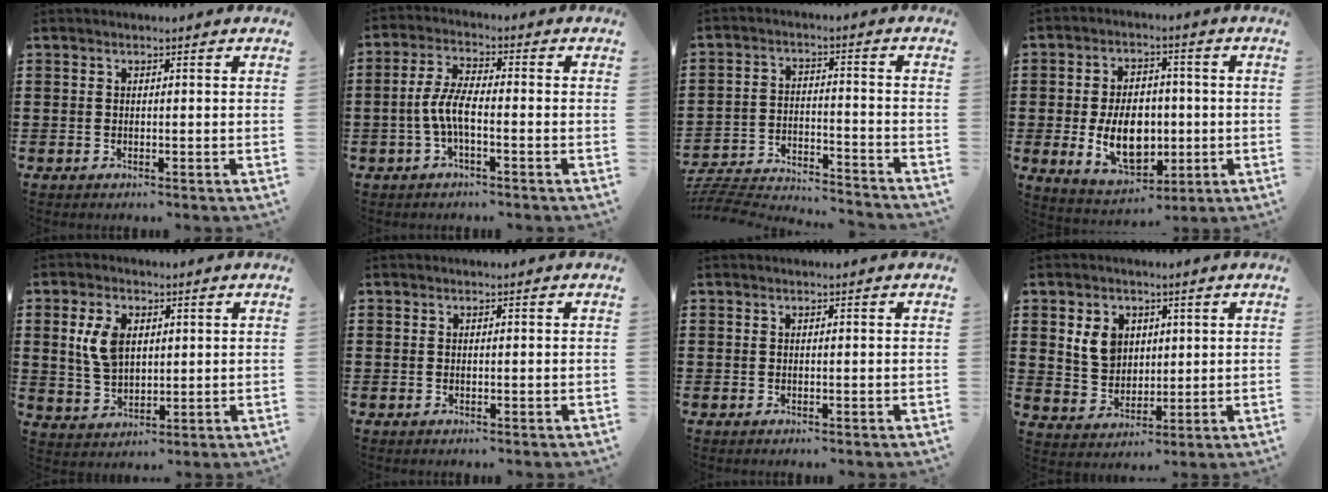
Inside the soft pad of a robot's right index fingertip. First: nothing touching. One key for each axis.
{"total": 5.3, "fx": -1.7, "fy": 1.5, "fz": 4.8, "tx": -0.120, "ty": -0.010, "tz": -0.040}
{"total": 5.2, "fx": -5.1, "fy": 0.4, "fz": 0.9, "tx": -0.029, "ty": -0.006, "tz": -0.109}
{"total": 10.3, "fx": -1.4, "fy": 6.8, "fz": 7.7, "tx": -0.147, "ty": -0.002, "tz": -0.031}
{"total": 6.5, "fx": 1.7, "fy": 4.2, "fz": 4.7, "tx": -0.118, "ty": 0.009, "tz": 0.026}
{"total": 0.0}
{"total": 0.0}
{"total": 6.1, "fx": 2.2, "fy": 4.9, "fz": 2.8, "tx": -0.068, "ty": 0.012, "tz": 0.039}